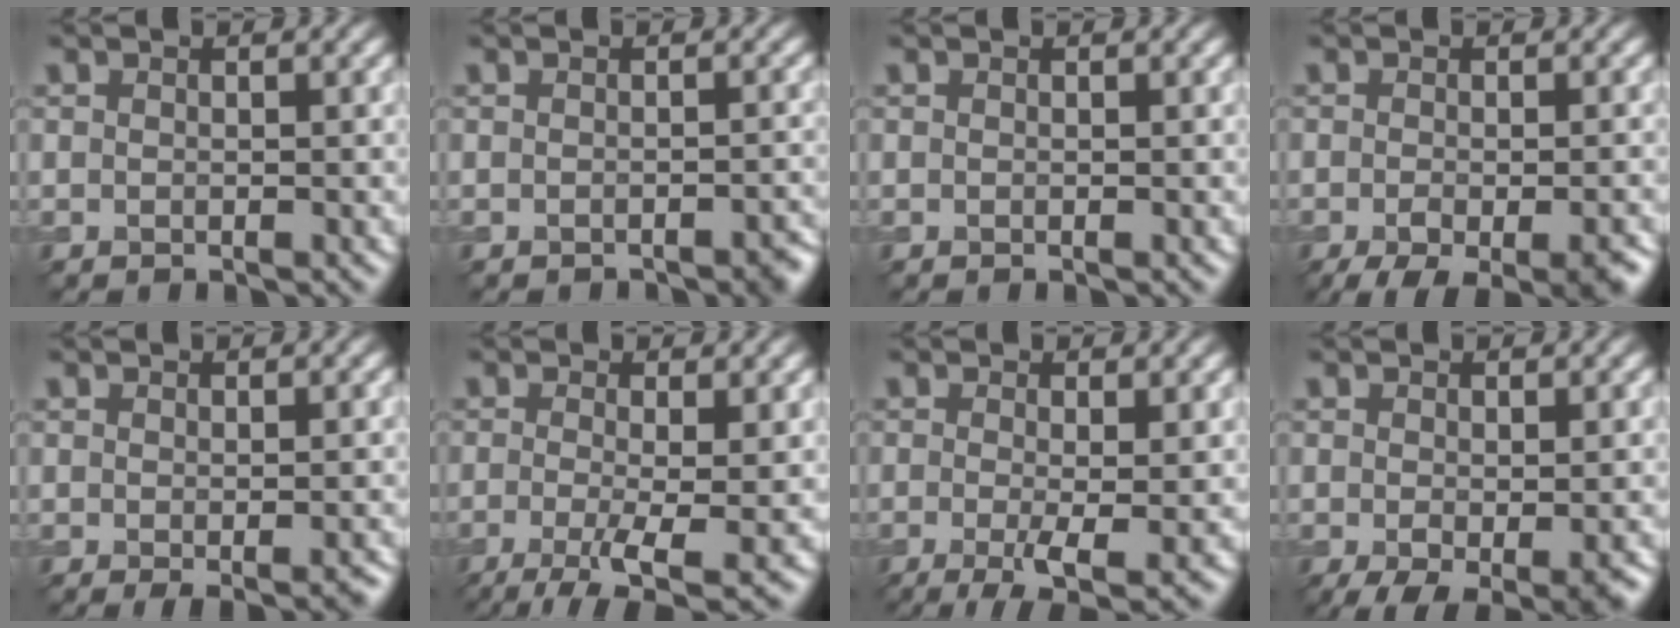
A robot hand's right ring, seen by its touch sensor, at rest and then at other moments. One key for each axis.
{"total": 1.9, "fx": -1.7, "fy": 0.3, "fz": 0.7, "tx": -0.002, "ty": 0.001, "tz": -0.018}
{"total": 0.0}
{"total": 6.8, "fx": -4.0, "fy": 2.3, "fz": 5.0, "tx": -0.074, "ty": -0.017, "tz": -0.057}
{"total": 1.9, "fx": -0.5, "fy": 0.4, "fz": 1.8, "tx": -0.022, "ty": -0.007, "tz": -0.006}
{"total": 6.2, "fx": -2.2, "fy": 1.7, "fz": 5.6, "tx": -0.097, "ty": -0.015, "tz": -0.038}
{"total": 4.3, "fx": -1.0, "fy": 1.0, "fz": 4.0, "tx": -0.077, "ty": -0.014, "tz": -0.017}
{"total": 4.0, "fx": -1.7, "fy": 1.5, "fz": 3.3, "tx": -0.054, "ty": -0.013, "tz": -0.021}